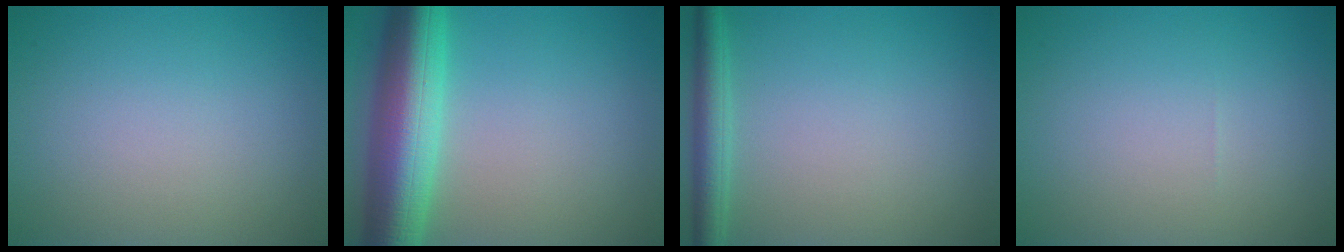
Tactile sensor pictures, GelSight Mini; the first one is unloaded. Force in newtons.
{"total": 9.4, "press": 9.4, "slide": 0.2}
{"total": 2.8, "press": 2.8, "slide": 0.2}
{"total": 0.0}